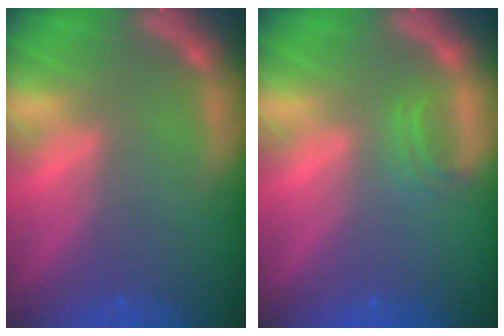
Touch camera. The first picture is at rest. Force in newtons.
{"total": 1.4}